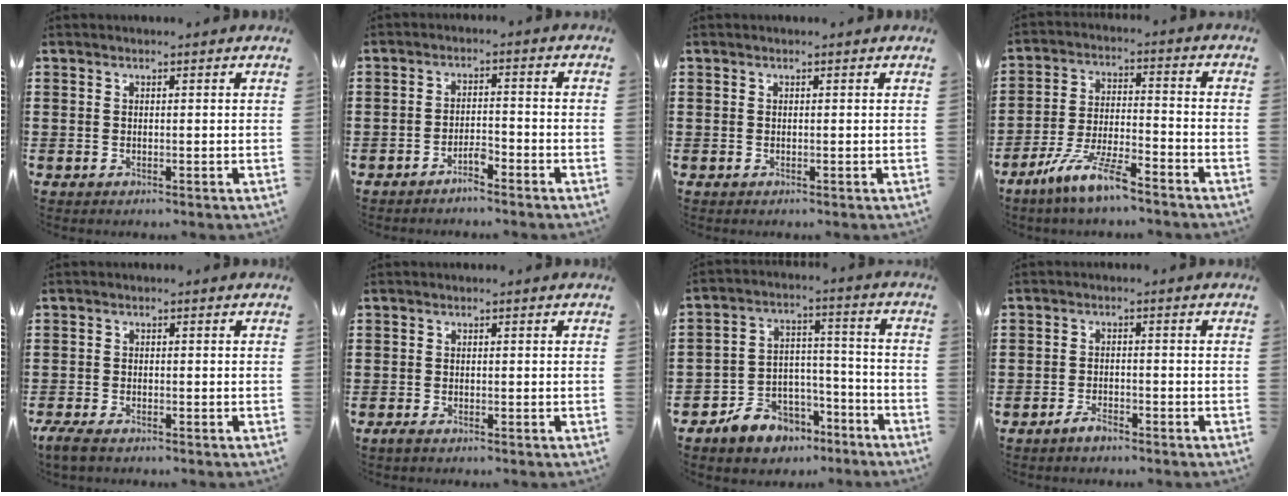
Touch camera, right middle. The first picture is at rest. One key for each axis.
{"total": 2.7, "fx": -2.3, "fy": 0.2, "fz": 1.4, "tx": -0.029, "ty": 0.003, "tz": -0.043}
{"total": 0.0}
{"total": 8.7, "fx": -6.9, "fy": 1.1, "fz": 5.1, "tx": -0.116, "ty": -0.006, "tz": -0.137}
{"total": 2.3, "fx": -1.9, "fy": 0.7, "fz": 1.2, "tx": -0.042, "ty": -0.006, "tz": -0.044}
{"total": 1.0, "fx": -0.8, "fy": 0.3, "fz": 0.4, "tx": -0.010, "ty": -0.004, "tz": -0.017}
{"total": 7.5, "fx": -6.2, "fy": 4.2, "fz": 0.6, "tx": -0.022, "ty": 0.029, "tz": -0.123}
{"total": 2.5, "fx": -2.2, "fy": 0.8, "fz": 0.8, "tx": -0.015, "ty": 0.002, "tz": -0.044}